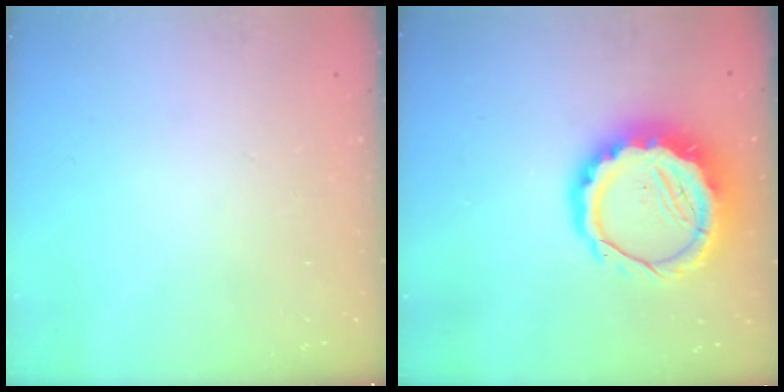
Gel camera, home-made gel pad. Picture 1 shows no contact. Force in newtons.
{"total": 13.2, "press": 12.8, "slide": 3.3}